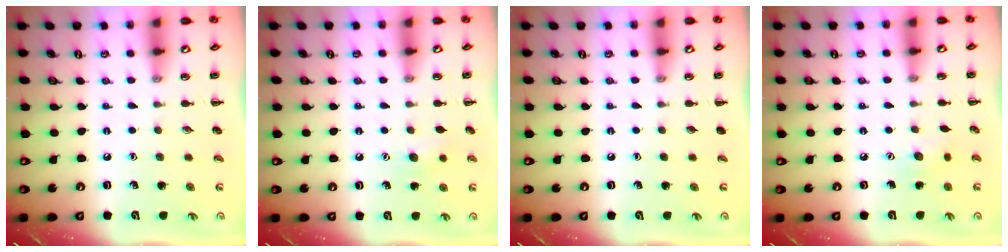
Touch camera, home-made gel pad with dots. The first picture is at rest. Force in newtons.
{"total": 7.7, "press": 7.5, "slide": 1.6}
{"total": 0.0}
{"total": 3.8, "press": 3.7, "slide": 1.1}